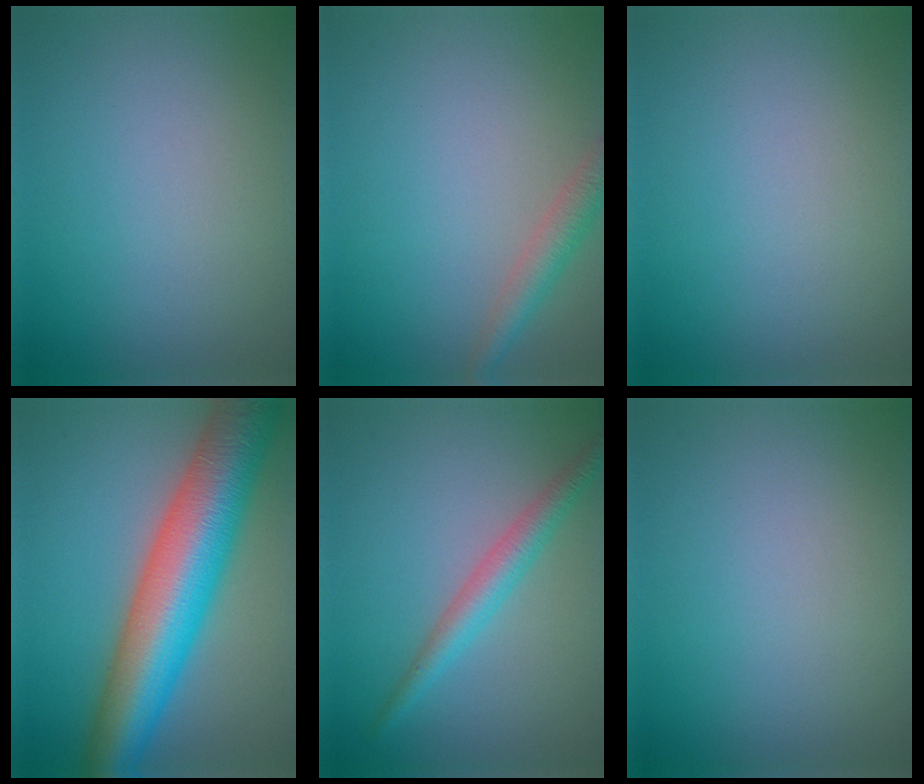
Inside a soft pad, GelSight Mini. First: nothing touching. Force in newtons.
{"total": 2.6, "press": 2.6, "slide": 0.2}
{"total": 0.0}
{"total": 12.6, "press": 12.6, "slide": 0.2}
{"total": 2.9, "press": 2.9, "slide": 0.1}
{"total": 0.0}